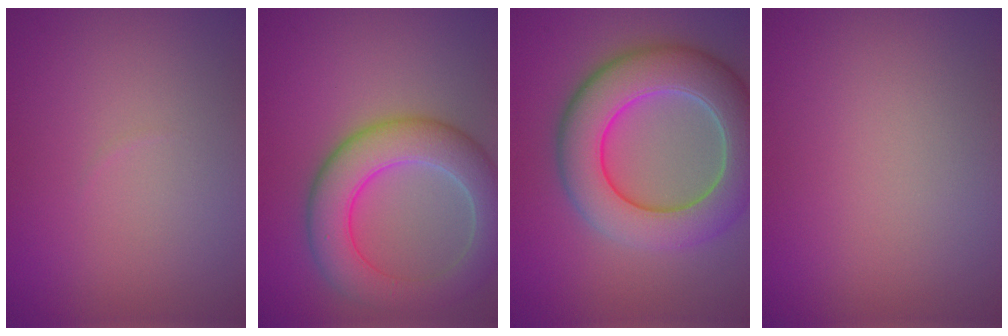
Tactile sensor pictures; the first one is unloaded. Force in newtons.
{"total": 7.3, "press": 7.3, "slide": 0.4}
{"total": 9.7, "press": 9.7, "slide": 0.7}
{"total": 0.0}